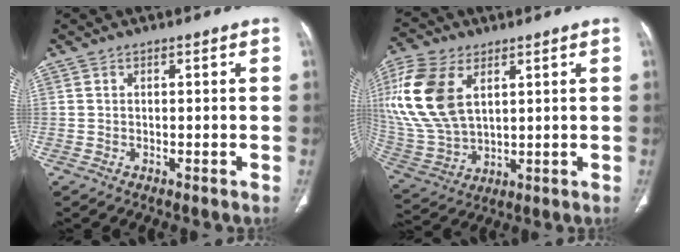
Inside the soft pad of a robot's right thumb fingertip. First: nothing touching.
{"total": 18.8, "force": [6.1, 11.3, 13.7], "torque": [-0.305, -0.016, 0.124]}